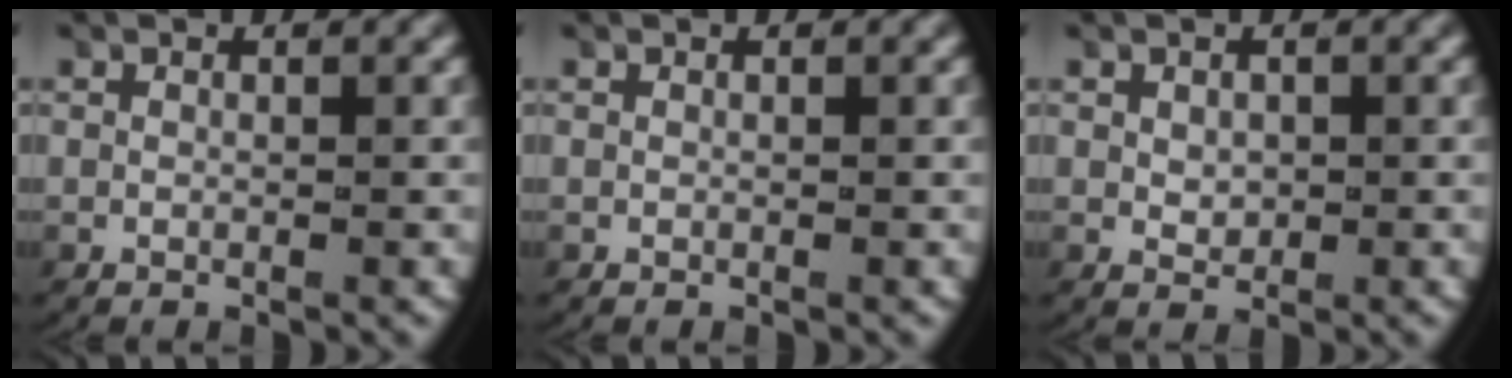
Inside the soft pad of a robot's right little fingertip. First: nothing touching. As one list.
[{"total": 0.0}, {"total": 1.1, "force": [0.1, 0.8, 0.8], "torque": [-0.017, -0.007, 0.009]}]